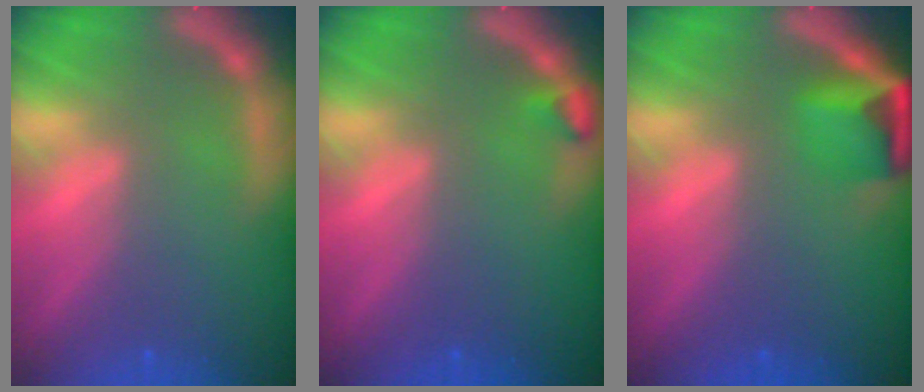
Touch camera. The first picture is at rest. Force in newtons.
{"total": 0.9}
{"total": 4.4}